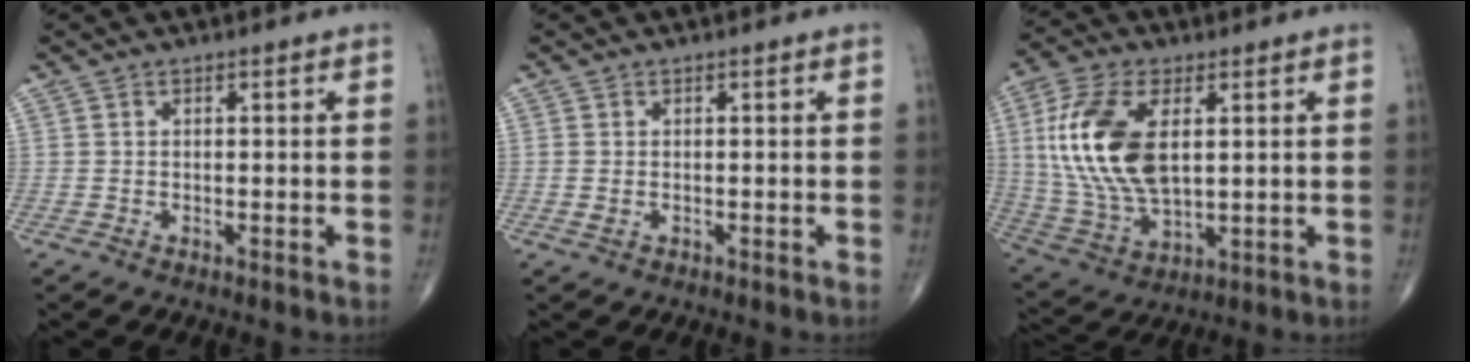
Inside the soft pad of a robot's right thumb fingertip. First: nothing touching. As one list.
[{"total": 0.8, "force": [-0.1, 0.6, 0.5], "torque": [-0.010, 0.001, -0.001]}, {"total": 17.8, "force": [3.4, 9.4, 14.8], "torque": [-0.309, -0.010, 0.072]}]